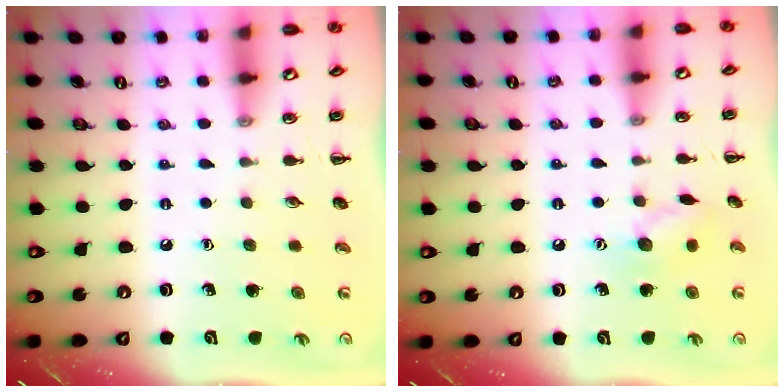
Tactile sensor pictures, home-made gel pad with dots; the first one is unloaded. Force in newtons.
{"total": 7.9, "press": 7.8, "slide": 1.0}